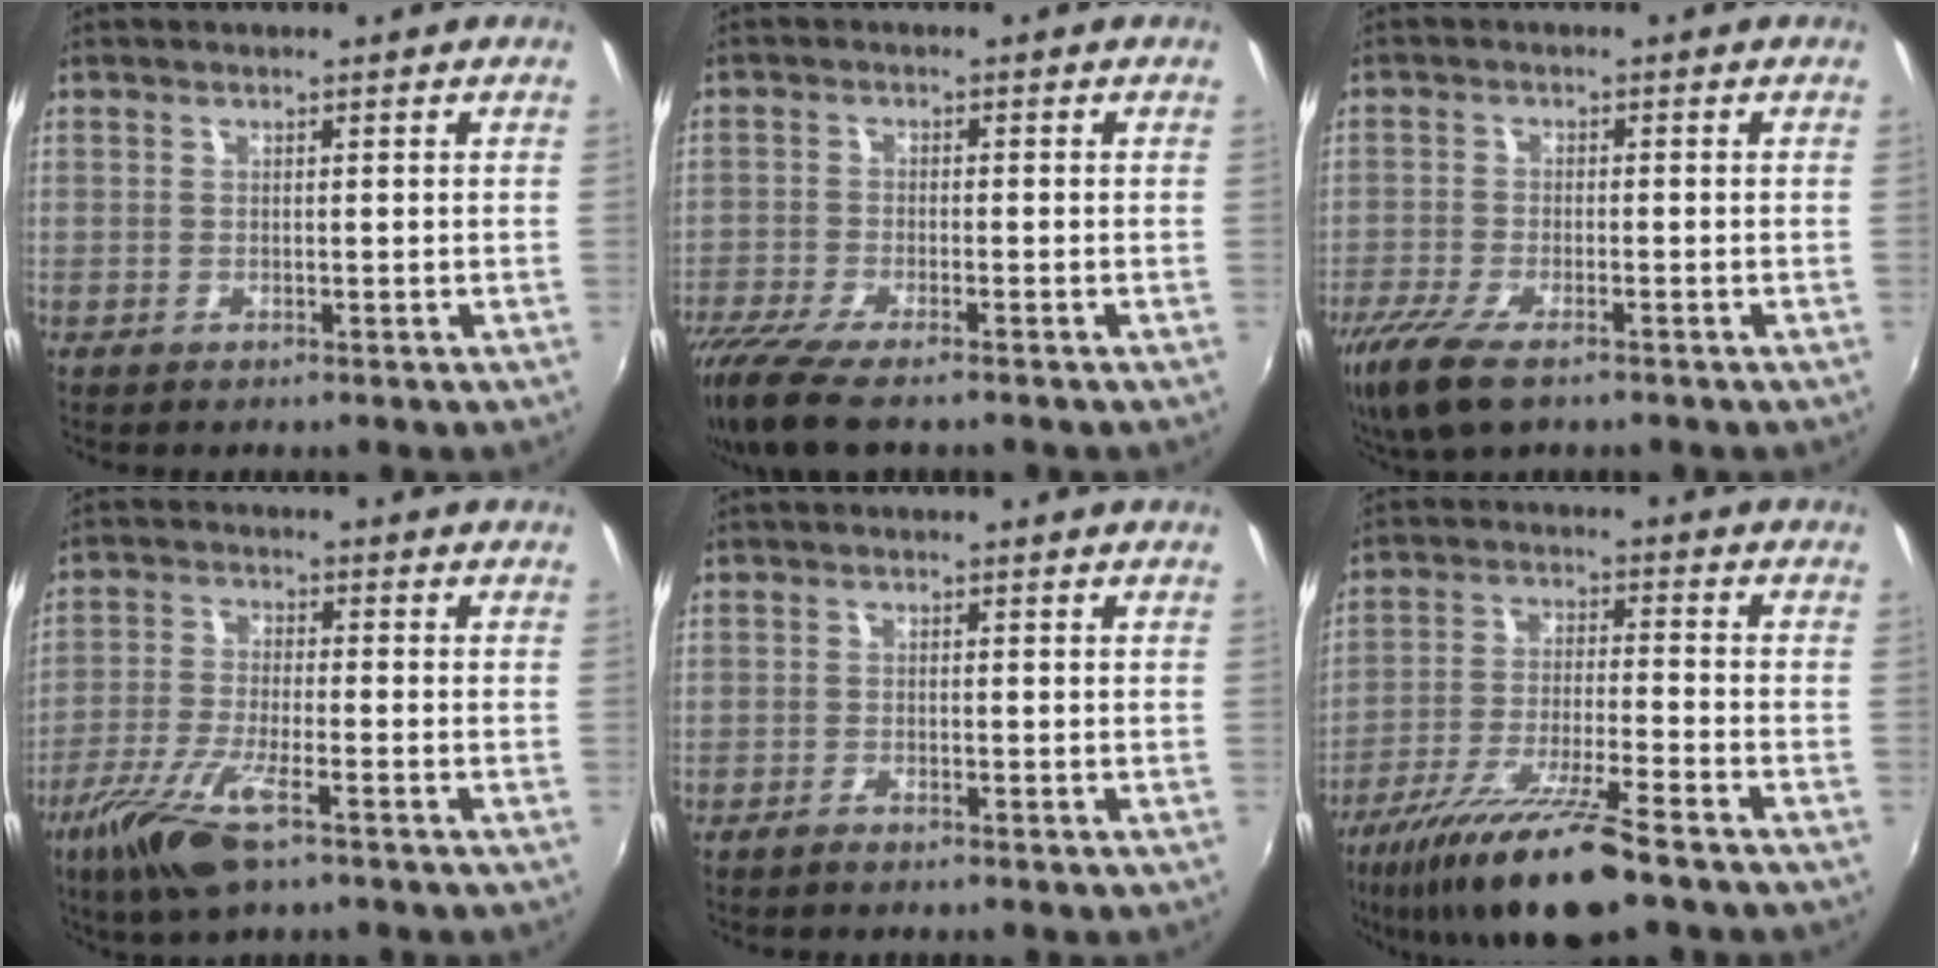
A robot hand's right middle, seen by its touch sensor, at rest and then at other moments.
{"total": 11.1, "force": [-8.8, 2.1, 6.5], "torque": [-0.153, -0.047, -0.160]}
{"total": 10.0, "force": [-6.7, 3.1, 6.7], "torque": [-0.161, -0.037, -0.127]}
{"total": 11.0, "force": [-6.6, 2.6, 8.4], "torque": [-0.188, -0.021, -0.130]}
{"total": 1.2, "force": [-1.1, 0.1, 0.5], "torque": [-0.015, 0.000, -0.023]}
{"total": 15.5, "force": [-11.7, 1.0, 10.2], "torque": [-0.208, -0.030, -0.209]}